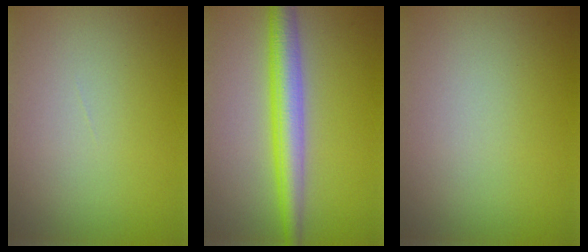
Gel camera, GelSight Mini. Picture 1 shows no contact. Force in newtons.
{"total": 4.8, "press": 4.8, "slide": 0.1}
{"total": 0.0}